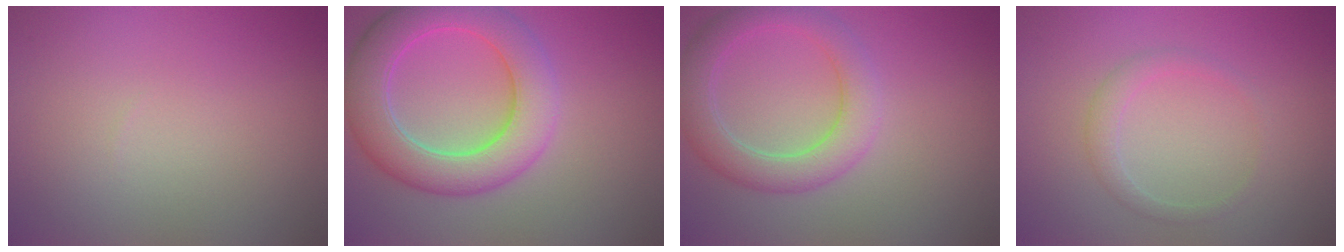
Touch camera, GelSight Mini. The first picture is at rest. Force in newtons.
{"total": 7.4, "press": 7.4, "slide": 0.5}
{"total": 4.7, "press": 4.7, "slide": 0.2}
{"total": 1.6, "press": 1.6, "slide": 0.1}